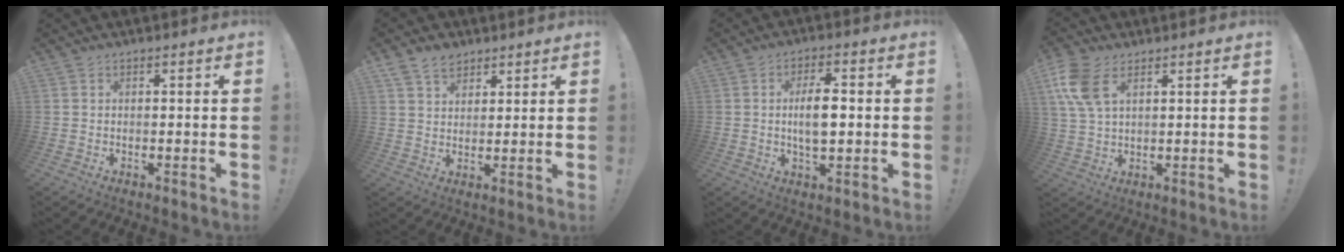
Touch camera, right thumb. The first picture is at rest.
{"total": 6.8, "force": [4.7, 4.4, 2.1], "torque": [-0.033, -0.022, 0.090]}
{"total": 8.5, "force": [0.1, 3.7, 7.6], "torque": [-0.135, -0.003, -0.007]}
{"total": 10.1, "force": [4.5, 5.7, 7.1], "torque": [-0.155, -0.004, 0.087]}